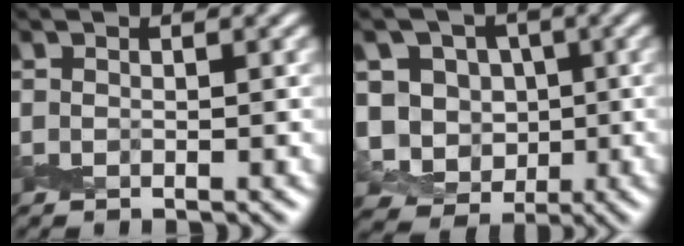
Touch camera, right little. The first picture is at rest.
{"total": 7.6, "force": [0.1, 6.7, 3.6], "torque": [-0.046, -0.004, -0.025]}